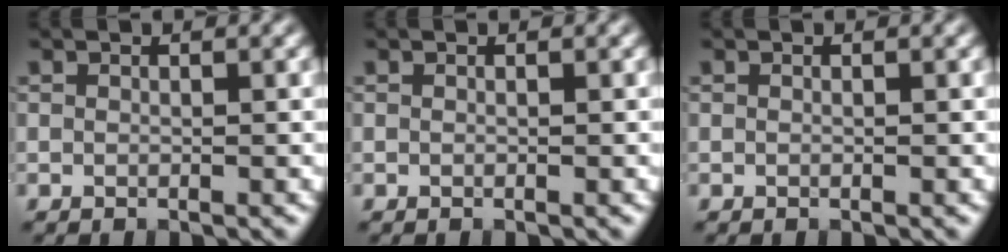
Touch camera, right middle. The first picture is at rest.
{"total": 0.0}
{"total": 0.0}